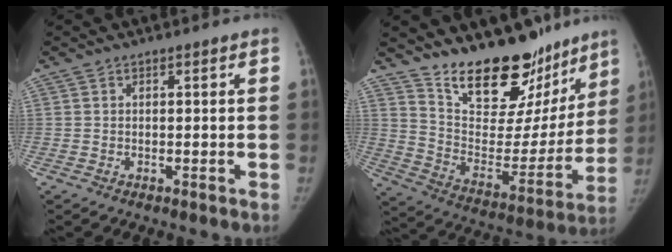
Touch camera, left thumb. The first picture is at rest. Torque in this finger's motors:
{"motor_torque": [0.97, 0.95, 0.50, -0.35, 0.05]}